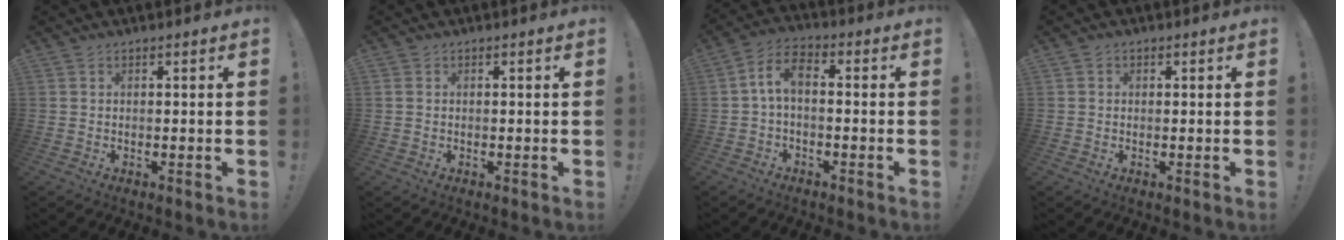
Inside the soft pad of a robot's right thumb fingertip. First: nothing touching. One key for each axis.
{"total": 0.5, "fx": 0.1, "fy": 0.4, "fz": 0.3, "tx": -0.009, "ty": 0.003, "tz": 0.002}
{"total": 6.6, "fx": -0.3, "fy": 3.3, "fz": 5.7, "tx": -0.123, "ty": 0.008, "tz": -0.003}
{"total": 0.9, "fx": 0.0, "fy": 0.8, "fz": 0.3, "tx": -0.003, "ty": 0.003, "tz": -0.002}